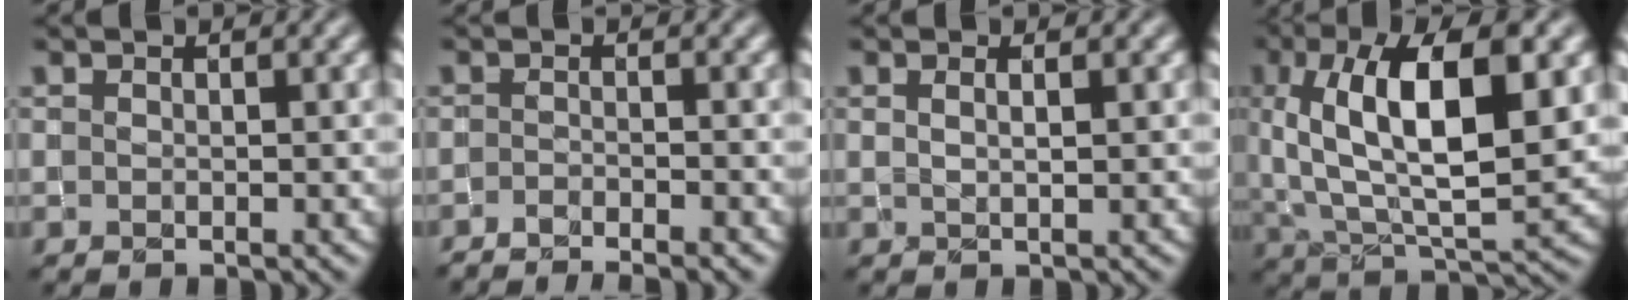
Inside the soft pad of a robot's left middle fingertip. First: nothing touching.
{"total": 3.7, "force": [-3.0, 0.5, 2.1], "torque": [-0.036, -0.002, -0.055]}
{"total": 1.3, "force": [0.7, 0.5, 1.0], "torque": [-0.005, 0.000, 0.004]}
{"total": 11.3, "force": [3.2, 4.6, 9.9], "torque": [-0.170, 0.007, 0.055]}